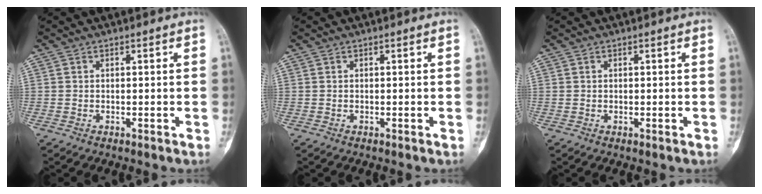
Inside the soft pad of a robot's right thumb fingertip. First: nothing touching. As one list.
[{"total": 0.0}, {"total": 0.0}]